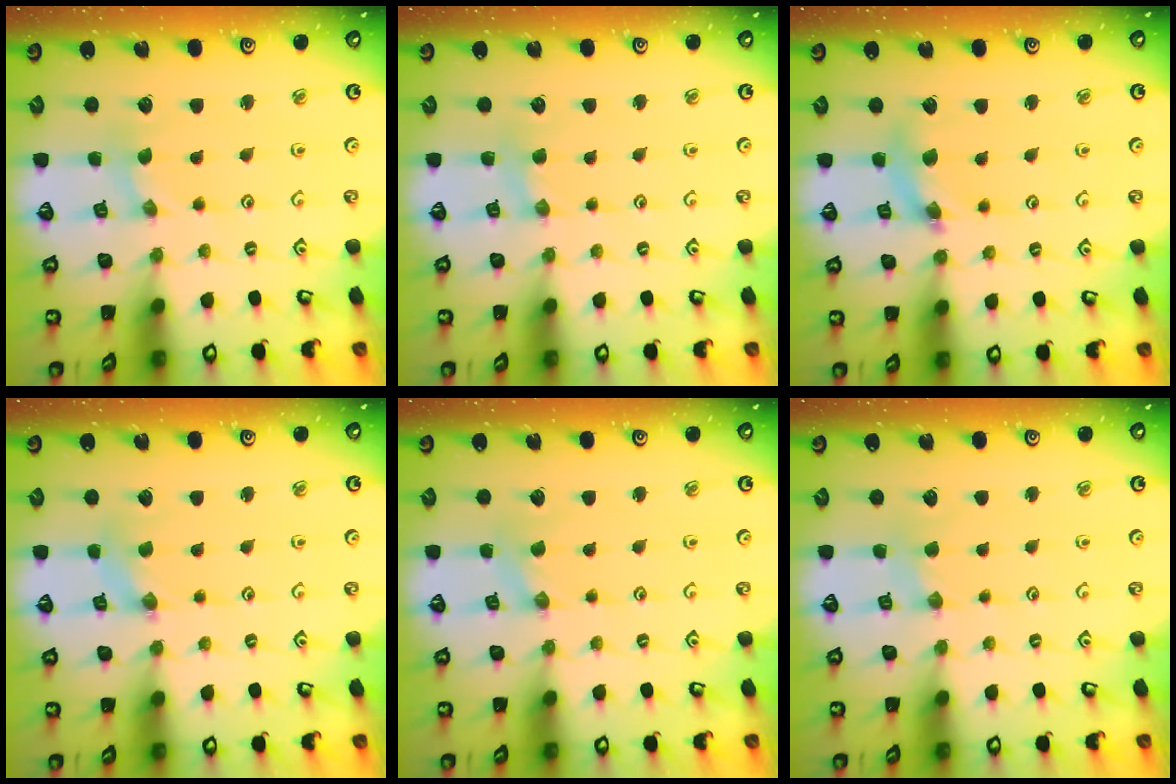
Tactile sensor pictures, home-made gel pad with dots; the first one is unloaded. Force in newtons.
{"total": 2.8, "press": 2.8, "slide": 0.3}
{"total": 6.9, "press": 6.8, "slide": 0.8}
{"total": 0.5, "press": 0.5, "slide": 0.1}
{"total": 0.5, "press": 0.5, "slide": 0.1}
{"total": 1.8, "press": 1.8, "slide": 0.4}